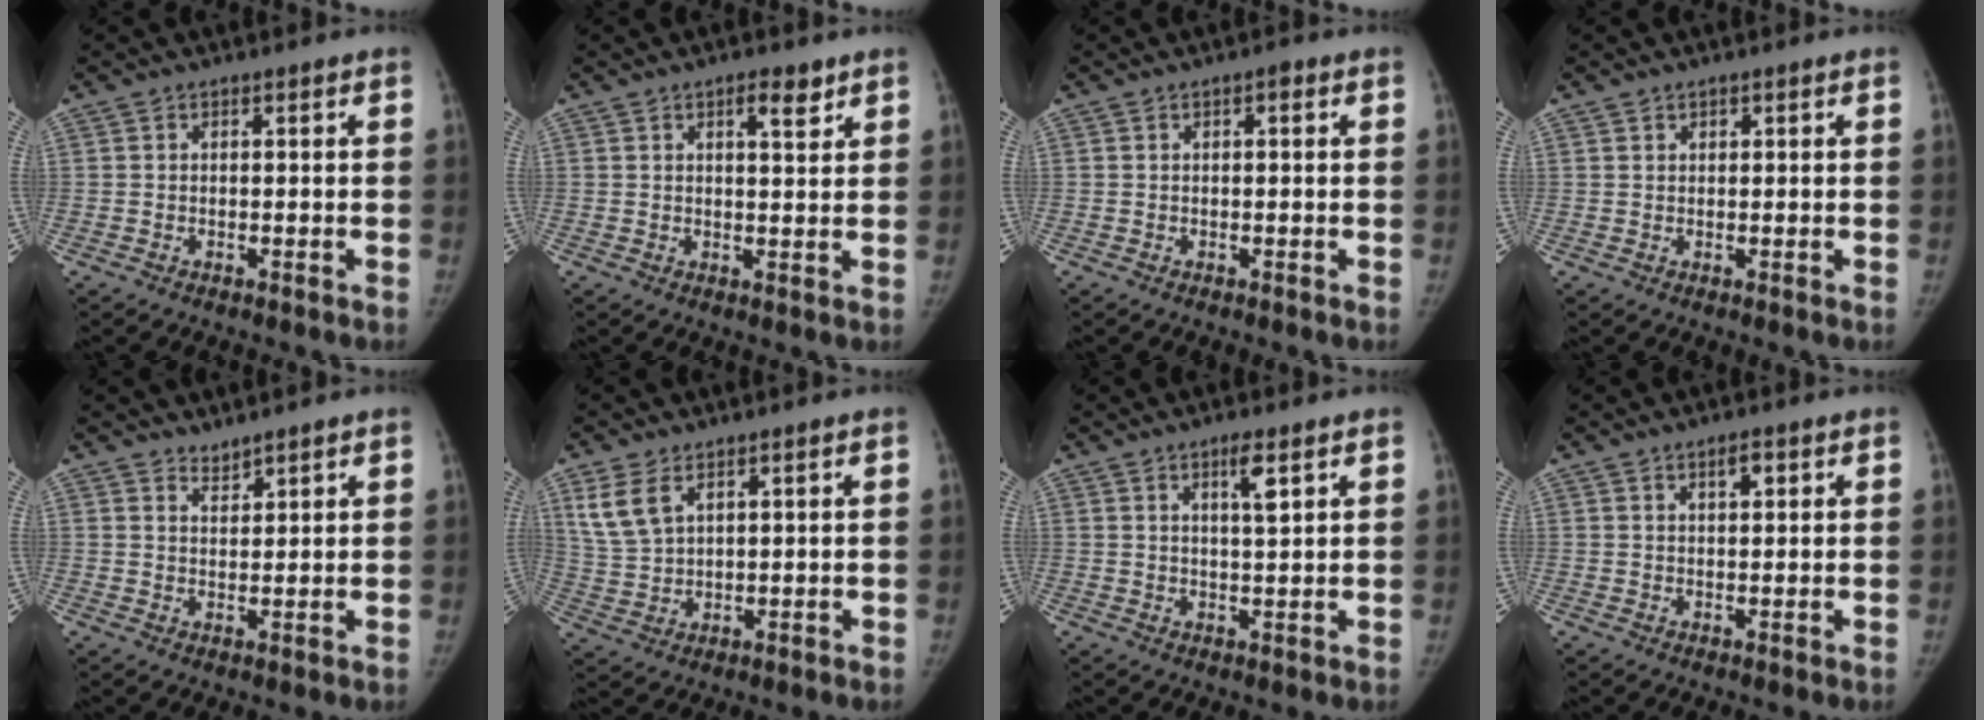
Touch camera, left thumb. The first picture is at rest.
{"total": 4.1, "force": [2.5, 1.4, 2.9], "torque": [-0.033, -0.014, 0.036]}
{"total": 0.6, "force": [0.2, 0.3, 0.5], "torque": [-0.004, 0.002, -0.001]}
{"total": 0.7, "force": [0.4, 0.5, 0.0], "torque": [0.010, -0.003, 0.006]}
{"total": 2.2, "force": [2.1, 0.6, 0.2], "torque": [0.010, -0.018, 0.037]}
{"total": 6.3, "force": [3.5, 3.5, 3.9], "torque": [-0.079, -0.009, 0.085]}
{"total": 3.9, "force": [2.1, 0.6, 3.3], "torque": [-0.054, -0.013, 0.036]}
{"total": 2.4, "force": [1.3, 1.0, 1.8], "torque": [-0.023, -0.005, 0.020]}